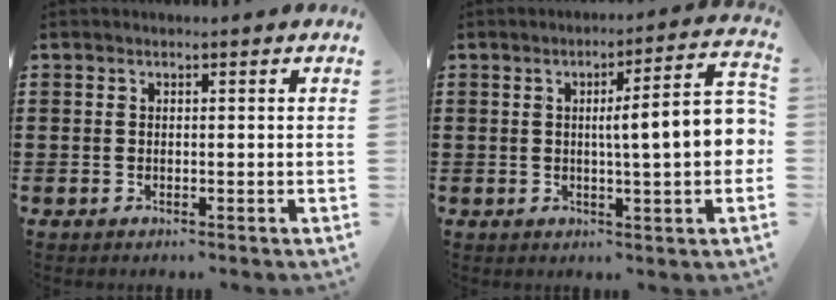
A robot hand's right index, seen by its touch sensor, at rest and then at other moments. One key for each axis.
{"total": 8.9, "fx": 0.3, "fy": 1.0, "fz": 8.9, "tx": -0.134, "ty": -0.009, "tz": -0.006}